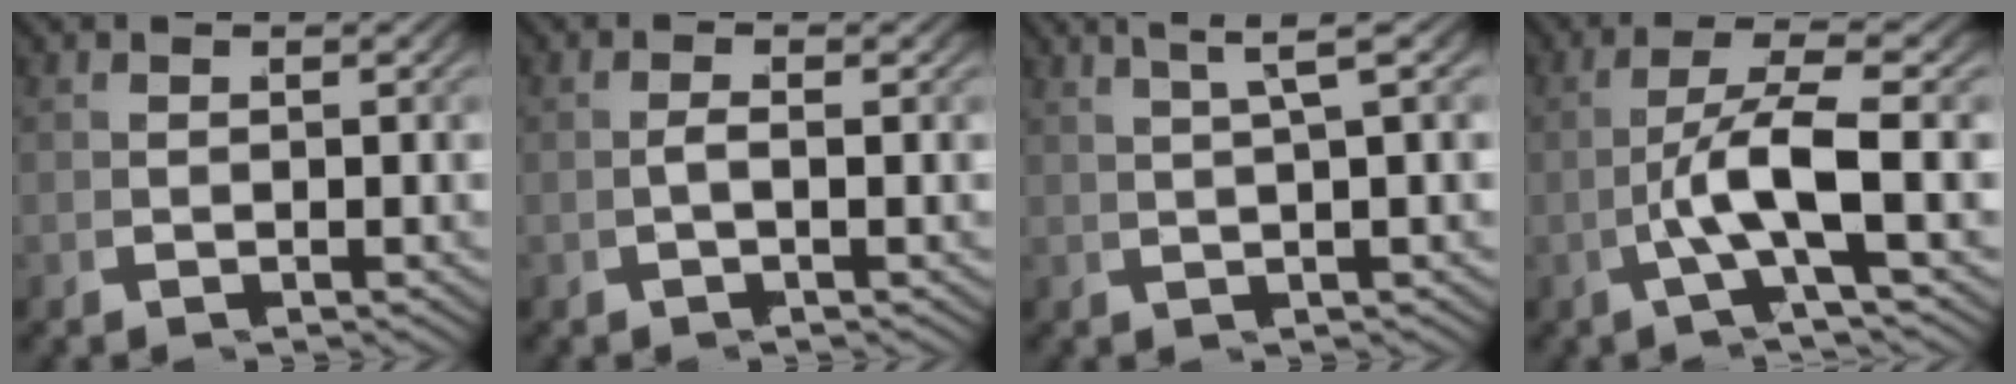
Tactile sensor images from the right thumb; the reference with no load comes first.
{"total": 1.0, "force": [-0.3, 0.3, 0.9], "torque": [-0.030, 0.003, -0.003]}
{"total": 4.2, "force": [2.6, 0.9, 3.2], "torque": [-0.032, 0.024, 0.032]}
{"total": 5.3, "force": [-0.2, 0.7, 5.2], "torque": [-0.109, -0.002, -0.002]}